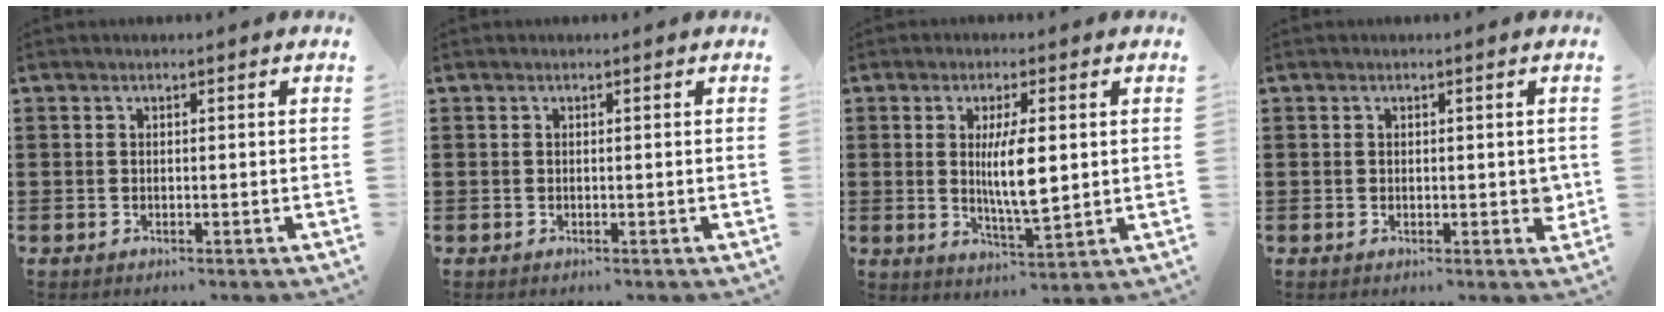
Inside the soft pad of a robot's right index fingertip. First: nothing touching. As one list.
[{"total": 0.0}, {"total": 7.4, "force": [0.5, 2.0, 7.1], "torque": [-0.136, -0.008, 0.003]}, {"total": 1.6, "force": [0.1, 0.9, 1.4], "torque": [-0.017, 0.001, -0.001]}]